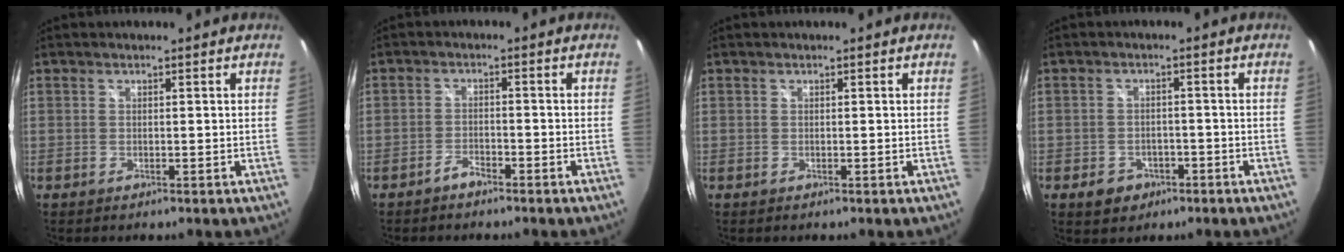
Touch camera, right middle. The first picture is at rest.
{"total": 2.3, "force": [-2.1, 0.7, 0.7], "torque": [-0.023, 0.003, -0.036]}
{"total": 0.0}
{"total": 5.0, "force": [-2.7, 3.9, 1.7], "torque": [-0.047, 0.004, -0.032]}